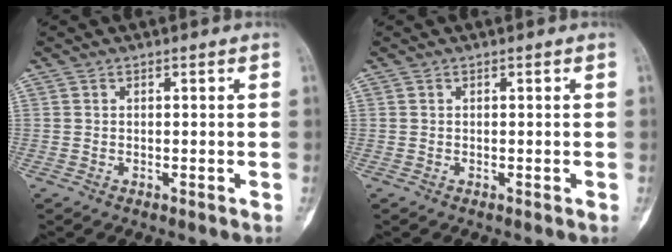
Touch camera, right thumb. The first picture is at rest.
{"total": 0.0}